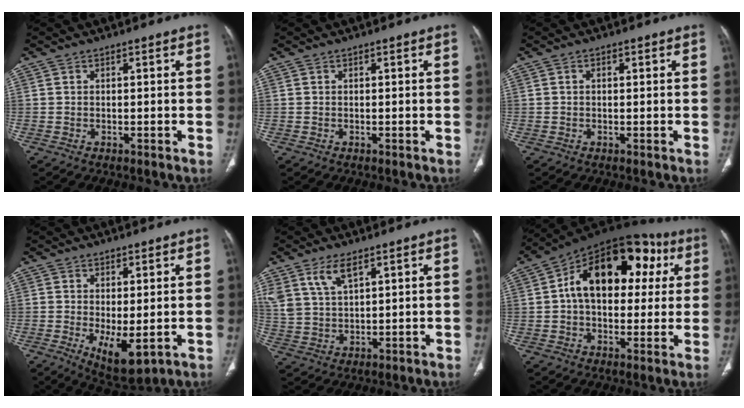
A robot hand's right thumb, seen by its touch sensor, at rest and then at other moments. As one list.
[{"total": 0.0}, {"total": 0.7, "force": [0.2, 0.4, 0.5], "torque": [-0.011, 0.003, 0.001]}, {"total": 7.6, "force": [-1.6, 3.2, 6.8], "torque": [-0.106, -0.022, -0.013]}, {"total": 6.7, "force": [4.2, 2.8, 4.4], "torque": [-0.087, -0.015, 0.091]}, {"total": 22.2, "force": [4.8, 13.8, 16.7], "torque": [-0.216, 0.035, 0.063]}]